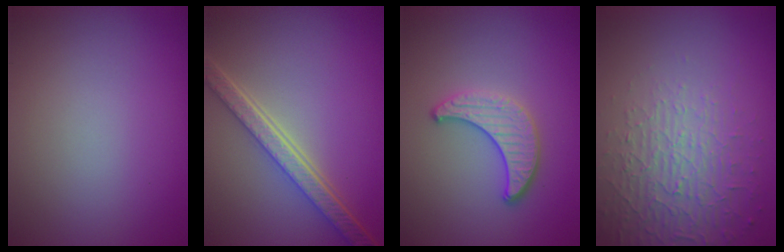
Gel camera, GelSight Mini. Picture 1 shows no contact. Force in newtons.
{"total": 5.3, "press": 4.1, "slide": 3.4}
{"total": 3.3, "press": 3.1, "slide": 1.0}
{"total": 5.0, "press": 3.2, "slide": 3.8}